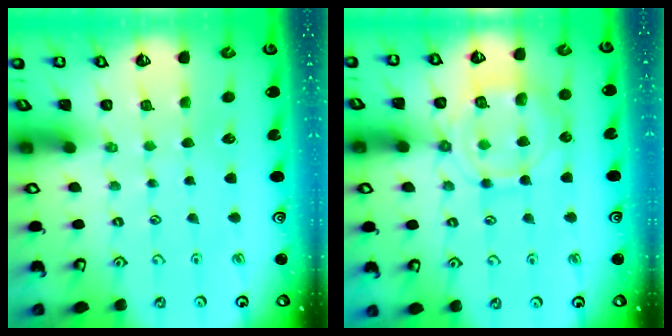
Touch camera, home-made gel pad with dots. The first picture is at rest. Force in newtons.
{"total": 12.1, "press": 12.0, "slide": 1.4}